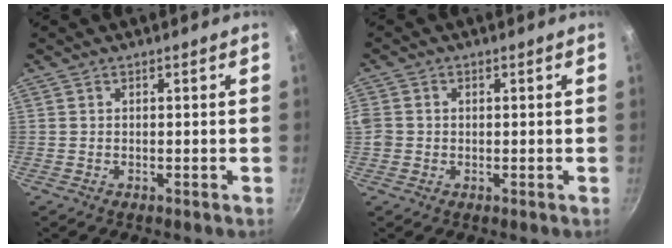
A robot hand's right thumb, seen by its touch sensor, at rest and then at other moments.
{"total": 3.2, "force": [-0.2, 2.9, 1.4], "torque": [-0.025, 0.003, -0.008]}